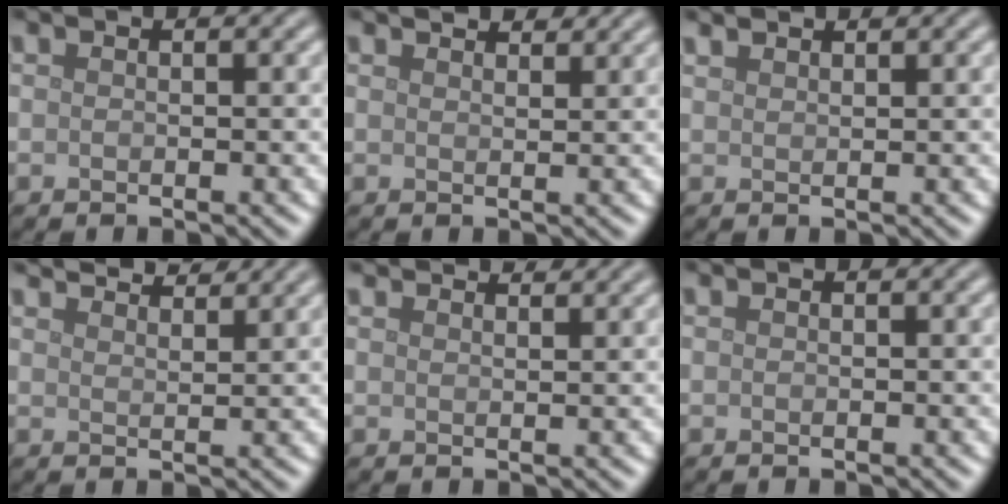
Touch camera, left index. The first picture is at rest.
{"total": 2.6, "force": [2.5, 0.4, 0.8], "torque": [-0.011, 0.000, 0.033]}
{"total": 1.5, "force": [1.5, 0.1, 0.2], "torque": [-0.006, 0.002, 0.023]}
{"total": 4.7, "force": [4.4, 0.7, 1.5], "torque": [-0.013, 0.007, 0.049]}
{"total": 3.8, "force": [3.6, 0.6, 1.0], "torque": [-0.011, 0.004, 0.034]}
{"total": 0.0}